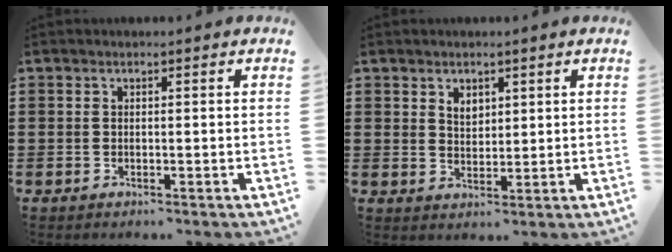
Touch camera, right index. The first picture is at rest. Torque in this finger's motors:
{"motor_torque": [0.07, -0.06, 0.03, 0.02]}